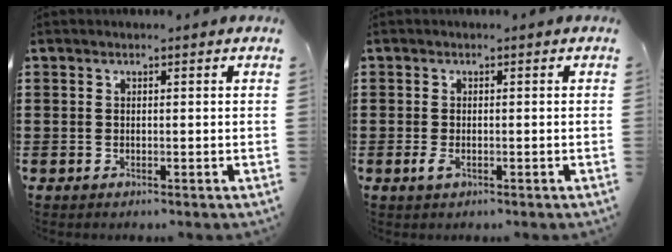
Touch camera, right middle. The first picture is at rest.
{"total": 1.6, "force": [-0.7, 0.8, 1.2], "torque": [-0.039, -0.008, -0.018]}